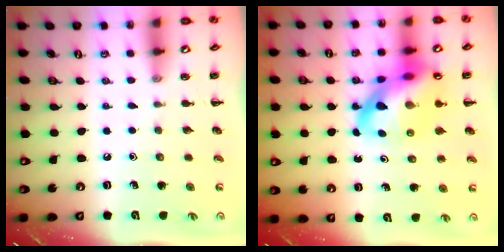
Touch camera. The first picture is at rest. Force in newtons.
{"total": 18.4, "press": 18.0, "slide": 3.8}